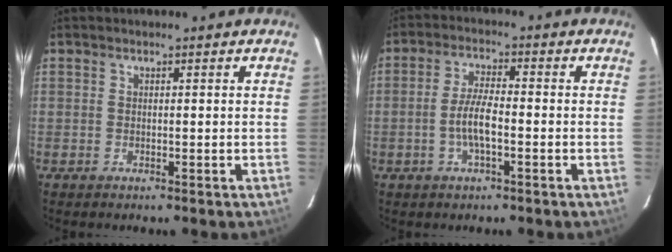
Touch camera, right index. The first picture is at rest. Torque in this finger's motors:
{"motor_torque": [0.91, -0.35, 0.41, 0.13]}